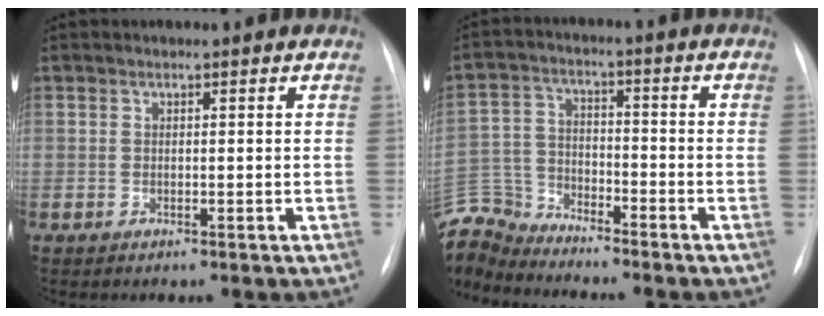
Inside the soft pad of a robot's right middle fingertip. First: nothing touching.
{"total": 10.1, "force": [-10.0, 1.5, 0.2], "torque": [-0.018, 0.018, -0.198]}